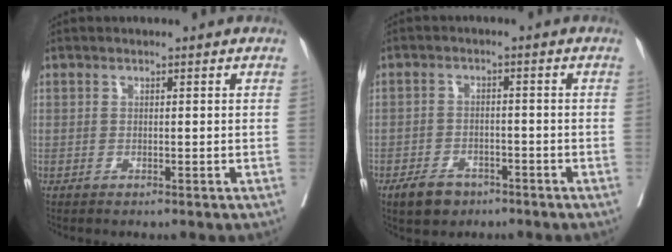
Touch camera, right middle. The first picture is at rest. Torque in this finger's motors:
{"motor_torque": [-0.17, -0.14, 0.03, 0.01]}